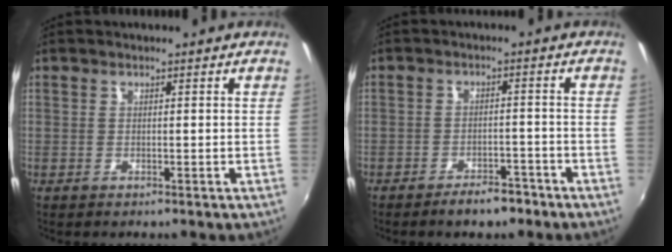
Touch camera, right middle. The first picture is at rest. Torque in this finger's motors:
{"motor_torque": [-0.04, -1.11, -0.03, 0.01]}